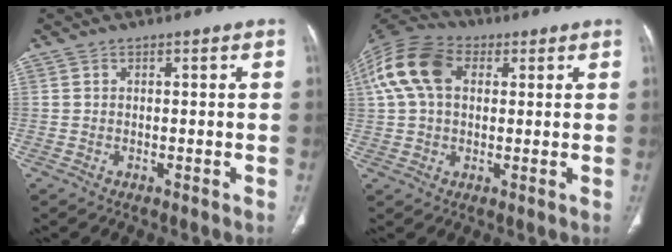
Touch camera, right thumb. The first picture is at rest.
{"total": 13.6, "force": [3.5, 9.1, 9.6], "torque": [-0.192, 0.029, 0.058]}